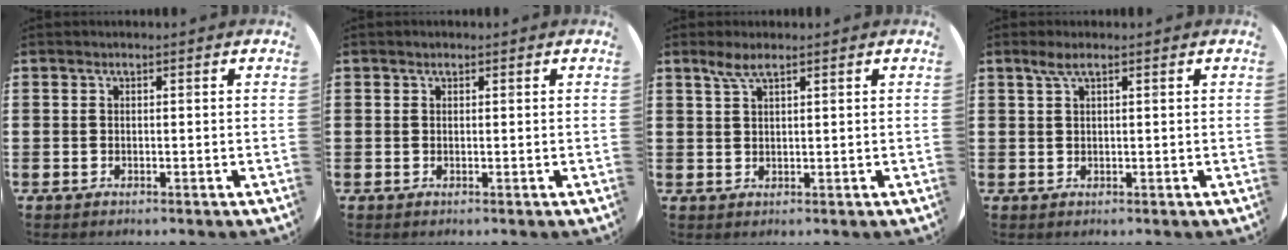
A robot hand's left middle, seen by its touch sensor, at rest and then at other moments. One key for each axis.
{"total": 0.0}
{"total": 2.7, "fx": 1.9, "fy": 0.5, "fz": 1.9, "tx": -0.040, "ty": 0.005, "tz": 0.034}
{"total": 1.8, "fx": 1.0, "fy": 0.2, "fz": 1.5, "tx": -0.031, "ty": 0.003, "tz": 0.017}